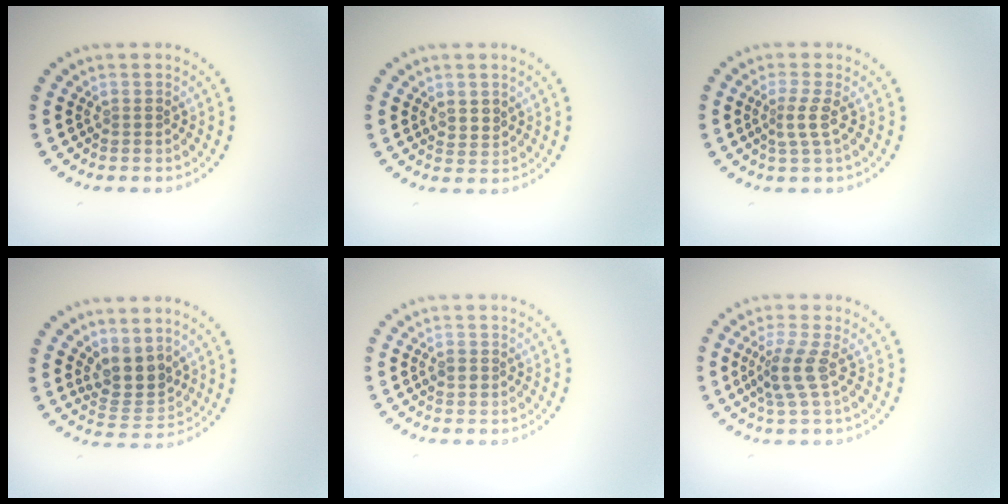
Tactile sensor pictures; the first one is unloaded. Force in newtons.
{"total": 1.5, "press": 1.4, "slide": 0.7}
{"total": 1.9, "press": 1.2, "slide": 1.4}
{"total": 3.4, "press": 2.9, "slide": 1.9}
{"total": 1.4, "press": 1.3, "slide": 0.2}
{"total": 2.9, "press": 2.4, "slide": 1.7}